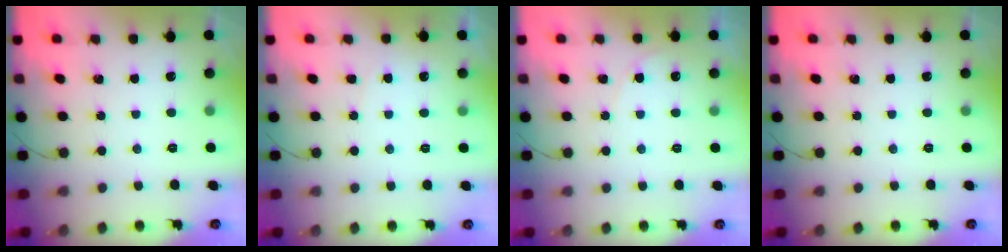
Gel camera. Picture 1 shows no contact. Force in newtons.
{"total": 4.2, "press": 4.2, "slide": 0.3}
{"total": 4.5, "press": 4.5, "slide": 0.3}
{"total": 0.0}